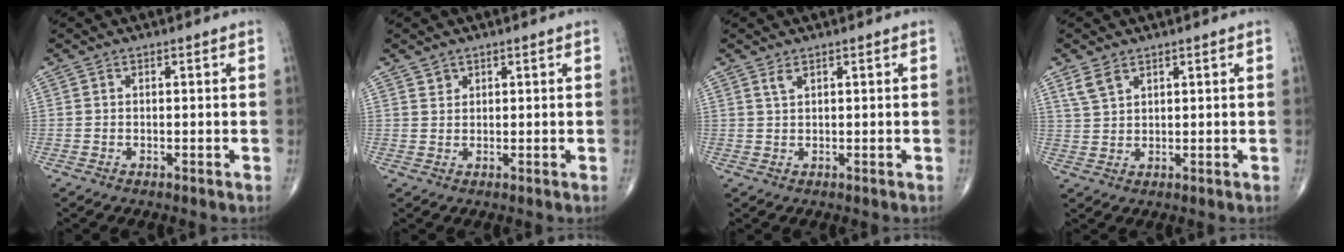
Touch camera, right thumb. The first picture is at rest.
{"total": 1.4, "force": [1.0, 0.9, 0.1], "torque": [0.012, -0.007, 0.015]}
{"total": 1.2, "force": [0.9, 0.2, 0.8], "torque": [-0.016, -0.002, 0.021]}
{"total": 3.4, "force": [2.3, 1.8, 1.7], "torque": [-0.033, -0.006, 0.056]}